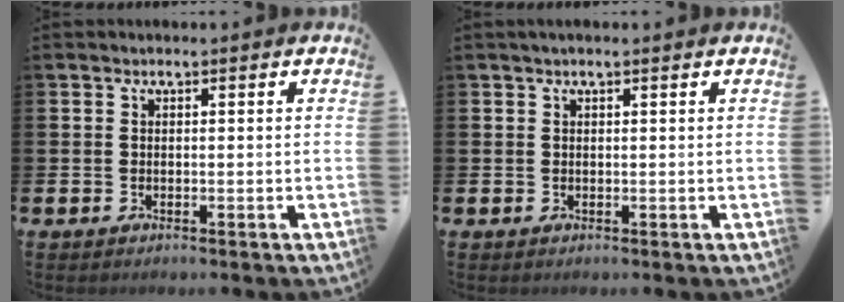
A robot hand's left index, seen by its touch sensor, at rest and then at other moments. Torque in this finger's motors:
{"motor_torque": [0.10, -0.52, 0.22, 0.00]}